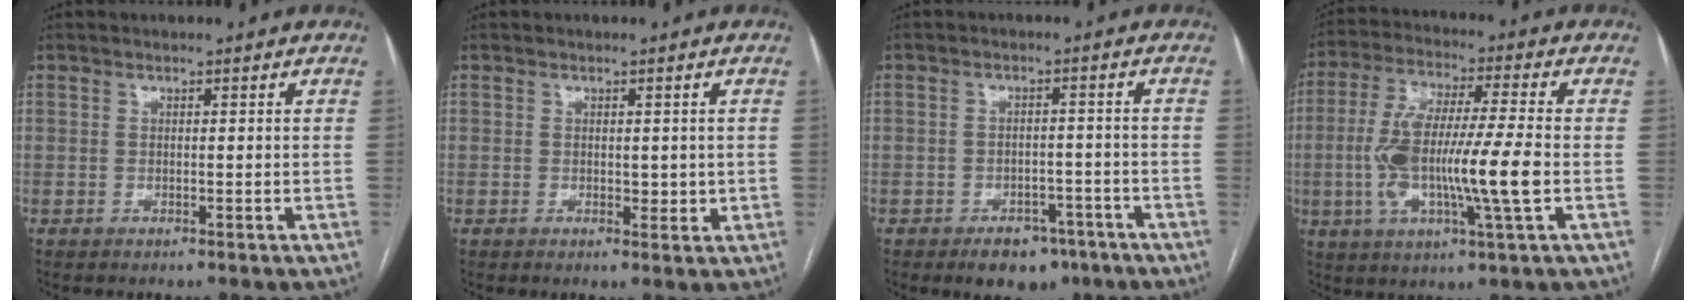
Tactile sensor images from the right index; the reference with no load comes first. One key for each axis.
{"total": 2.0, "fx": 0.3, "fy": 1.4, "fz": 1.5, "tx": -0.013, "ty": 0.000, "tz": 0.008}
{"total": 6.4, "fx": -4.4, "fy": 3.7, "fz": 2.8, "tx": -0.032, "ty": 0.006, "tz": -0.059}
{"total": 15.4, "fx": -2.1, "fy": 1.2, "fz": 15.2, "tx": -0.296, "ty": 0.001, "tz": -0.040}